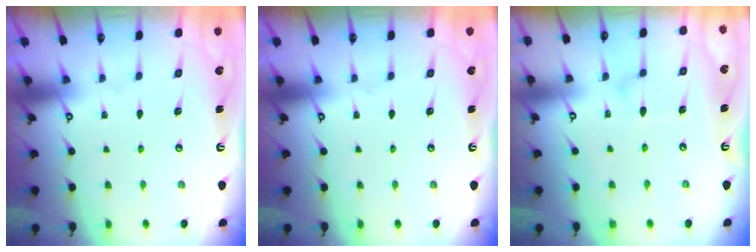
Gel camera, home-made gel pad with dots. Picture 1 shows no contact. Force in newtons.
{"total": 0.0}
{"total": 8.5, "press": 8.5, "slide": 0.3}